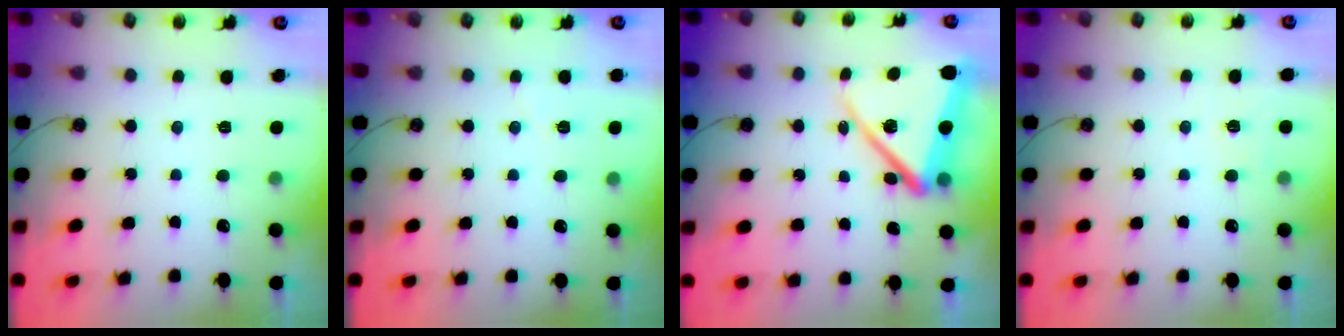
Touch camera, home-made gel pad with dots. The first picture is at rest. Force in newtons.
{"total": 10.1, "press": 2.3, "slide": 9.9}
{"total": 16.3, "press": 16.2, "slide": 1.4}
{"total": 3.6, "press": 3.4, "slide": 1.3}